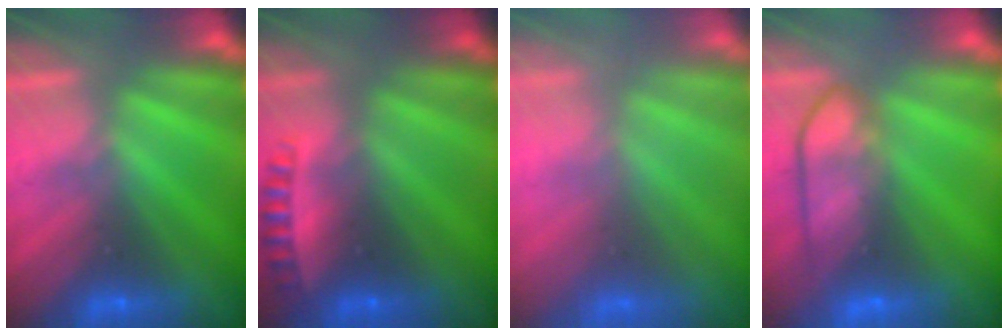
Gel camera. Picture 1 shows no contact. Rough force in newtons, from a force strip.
{"total": 2.6}
{"total": 6.9}
{"total": 7.4}